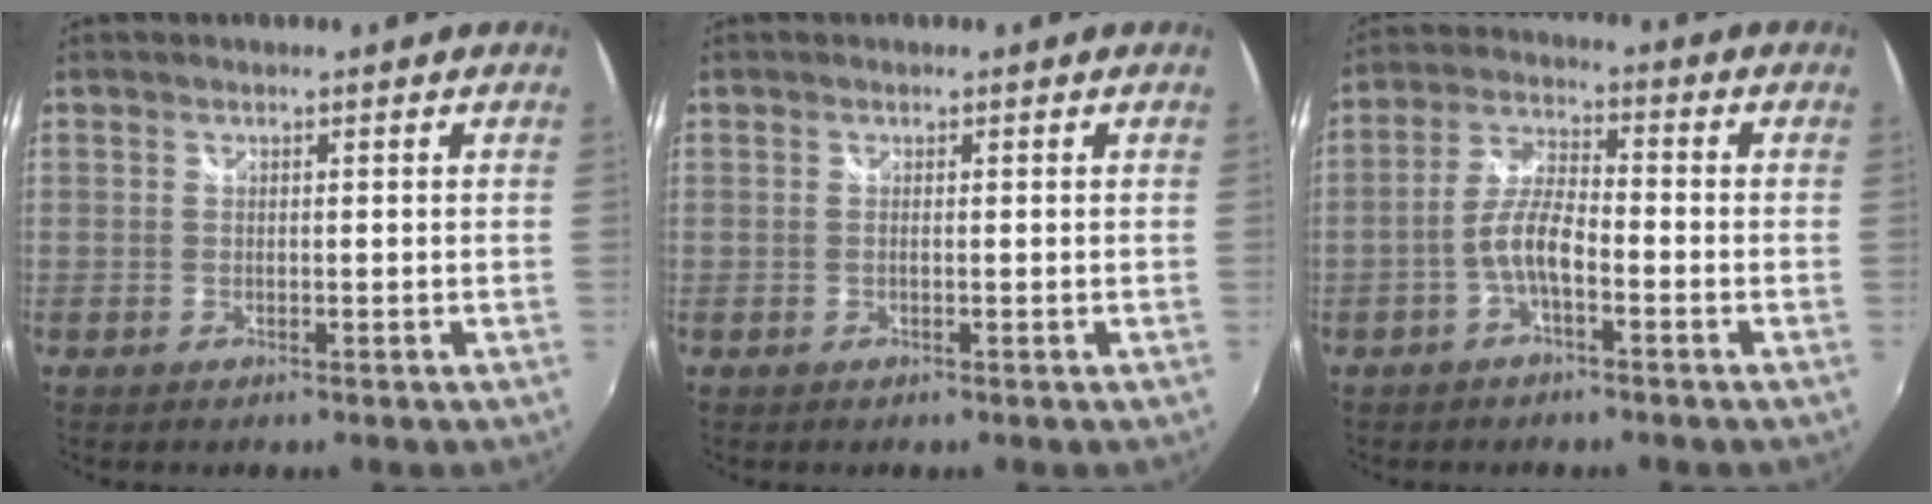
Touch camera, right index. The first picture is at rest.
{"total": 0.0}
{"total": 6.1, "force": [-2.7, 2.0, 5.1], "torque": [-0.111, 0.014, -0.053]}